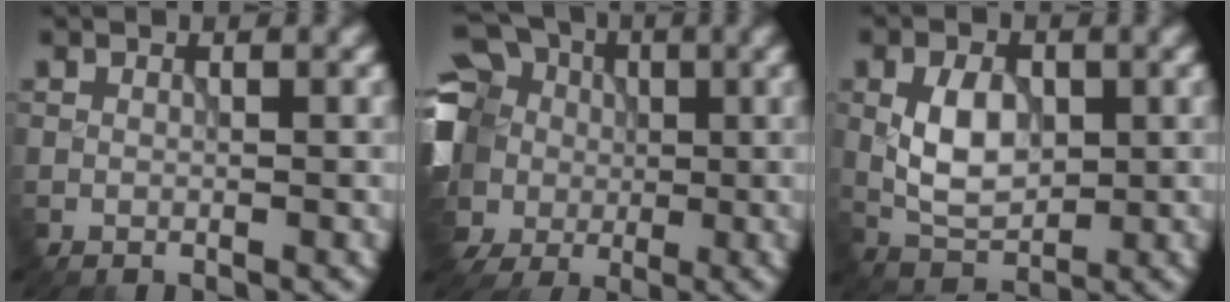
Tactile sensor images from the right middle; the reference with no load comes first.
{"total": 15.5, "force": [1.2, 13.3, 7.8], "torque": [-0.218, 0.025, -0.009]}
{"total": 4.6, "force": [0.3, 2.8, 3.7], "torque": [-0.078, 0.003, 0.008]}